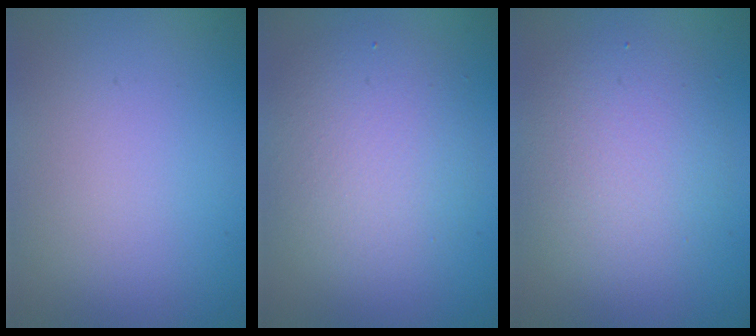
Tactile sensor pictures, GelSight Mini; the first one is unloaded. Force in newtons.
{"total": 4.5, "press": 4.5, "slide": 0.1}
{"total": 4.4, "press": 4.4, "slide": 0.3}